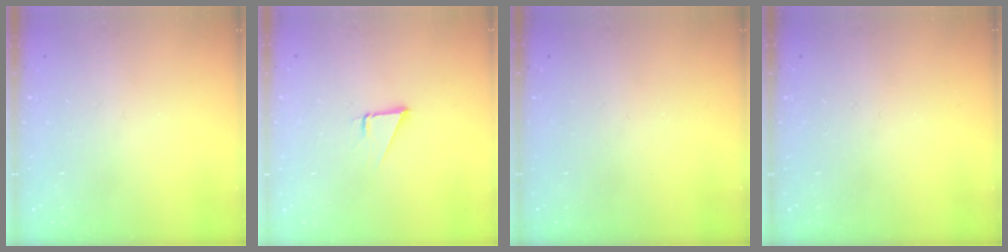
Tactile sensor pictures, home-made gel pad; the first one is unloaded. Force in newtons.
{"total": 1.9, "press": 1.9, "slide": 0.0}
{"total": 0.0}
{"total": 0.0}